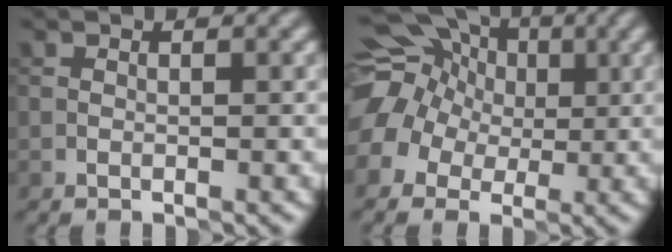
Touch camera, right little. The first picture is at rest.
{"total": 14.1, "force": [2.6, 12.1, 6.8], "torque": [-0.156, 0.044, 0.004]}